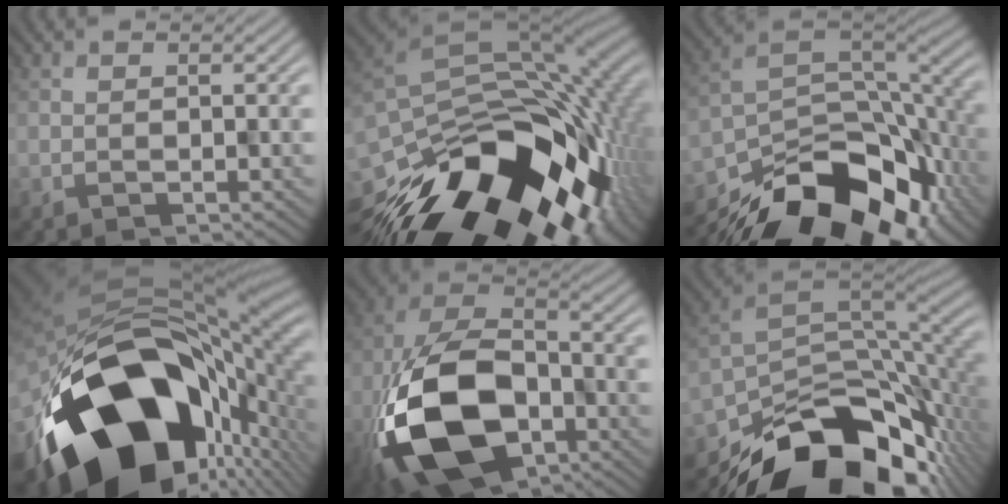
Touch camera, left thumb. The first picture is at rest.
{"total": 19.2, "force": [-8.9, 10.6, 13.3], "torque": [-0.260, -0.031, -0.132]}
{"total": 16.3, "force": [-10.5, 7.7, 9.8], "torque": [-0.189, -0.038, -0.163]}
{"total": 19.8, "force": [-6.7, 12.6, 13.8], "torque": [-0.255, -0.050, -0.088]}
{"total": 18.2, "force": [-6.8, 11.2, 12.6], "torque": [-0.288, -0.044, -0.128]}
{"total": 16.2, "force": [-9.6, 8.1, 10.2], "torque": [-0.158, -0.036, -0.151]}